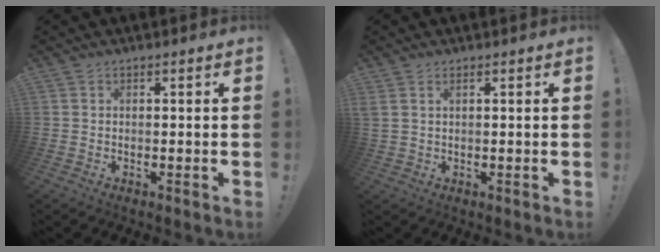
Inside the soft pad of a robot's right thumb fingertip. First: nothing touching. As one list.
[{"total": 1.8, "force": [0.9, 0.7, 1.4], "torque": [-0.028, 0.001, 0.018]}]